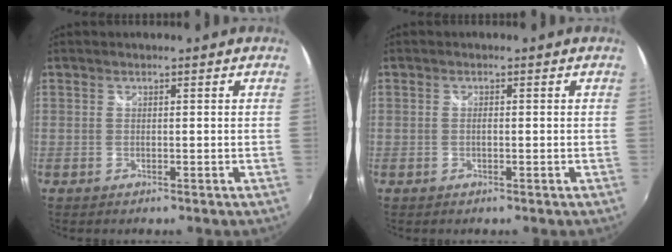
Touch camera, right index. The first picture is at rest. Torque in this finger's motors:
{"motor_torque": [1.14, 0.76, 0.07, 0.01]}